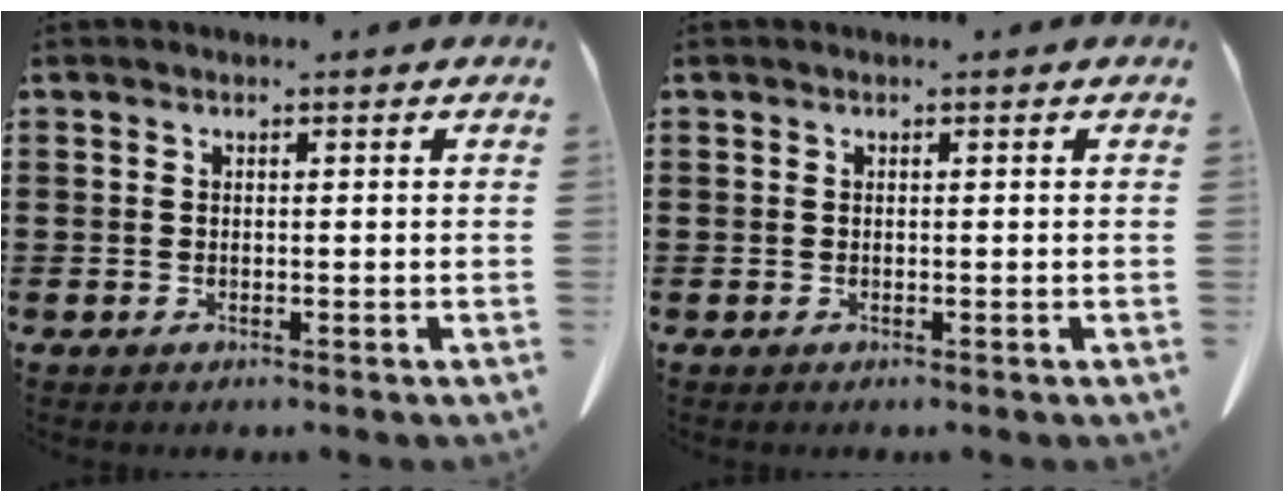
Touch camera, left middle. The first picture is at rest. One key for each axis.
{"total": 0.0}